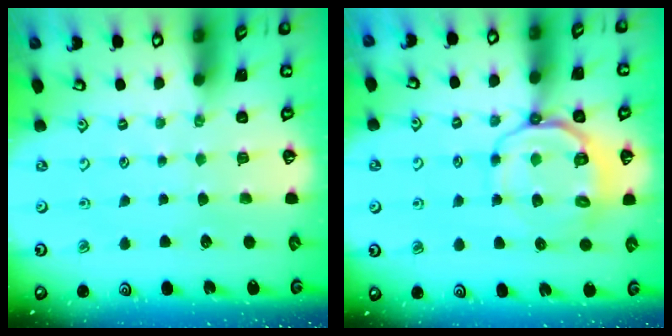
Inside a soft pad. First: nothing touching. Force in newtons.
{"total": 9.0, "press": 8.8, "slide": 2.1}